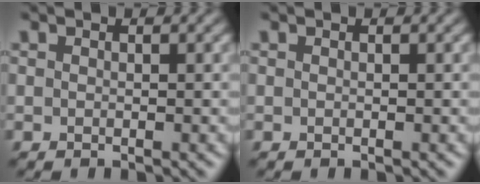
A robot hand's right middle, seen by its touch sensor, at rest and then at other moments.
{"total": 0.0}